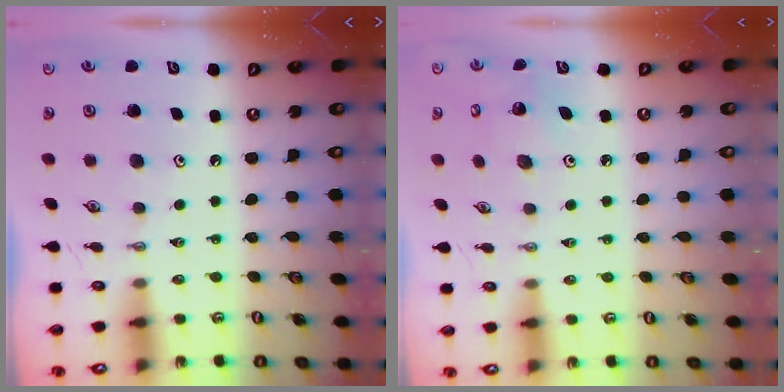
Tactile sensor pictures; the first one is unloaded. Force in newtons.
{"total": 5.7, "press": 5.7, "slide": 0.4}